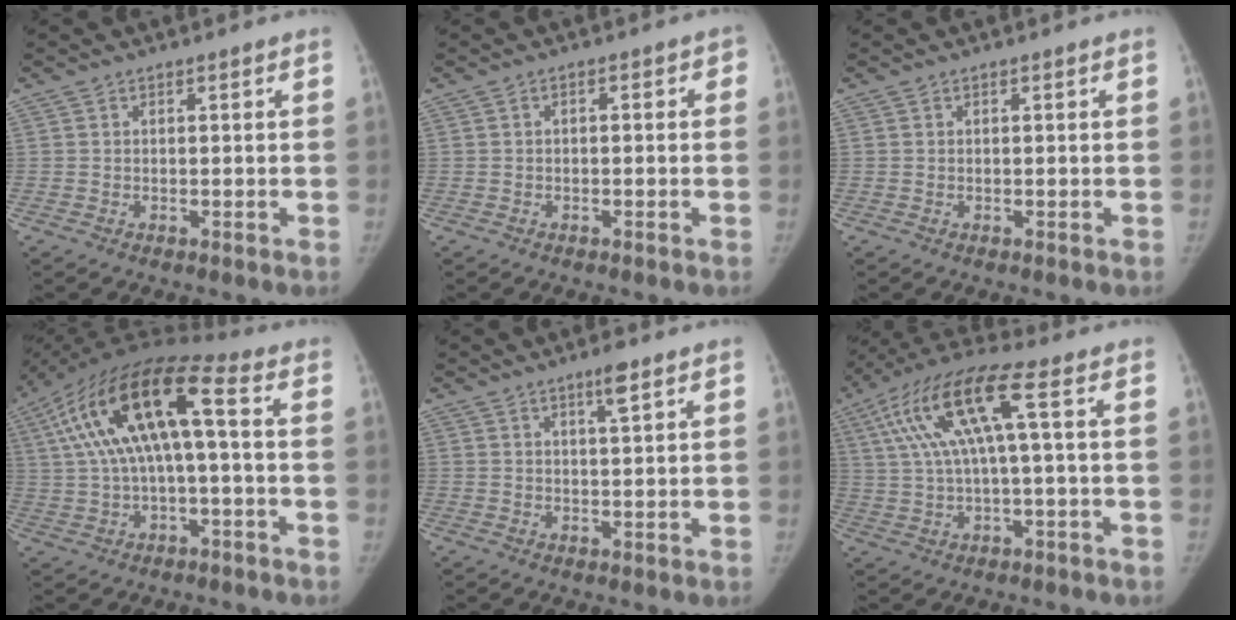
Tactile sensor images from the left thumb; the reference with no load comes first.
{"total": 1.9, "force": [-0.1, 1.1, 1.5], "torque": [-0.004, 0.013, -0.007]}
{"total": 0.0}
{"total": 17.1, "force": [2.2, 5.8, 15.9], "torque": [-0.322, 0.057, 0.037]}
{"total": 3.4, "force": [2.0, 0.4, 2.7], "torque": [-0.044, -0.011, 0.034]}
{"total": 14.1, "force": [3.2, 2.6, 13.5], "torque": [-0.299, 0.038, 0.058]}